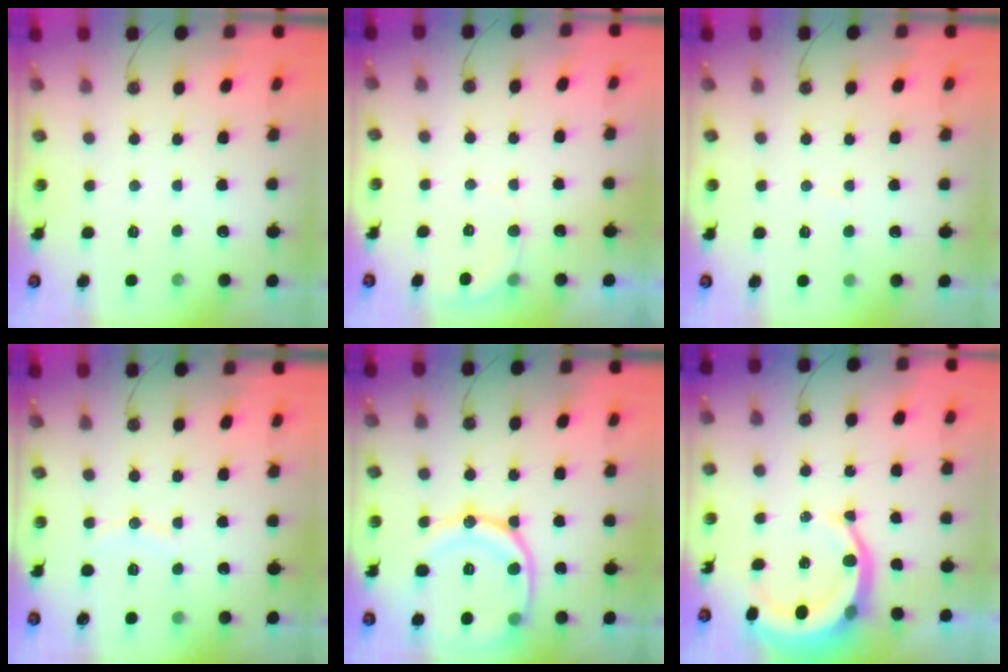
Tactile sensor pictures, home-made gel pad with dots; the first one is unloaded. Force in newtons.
{"total": 4.5, "press": 4.4, "slide": 0.9}
{"total": 5.8, "press": 5.8, "slide": 0.5}
{"total": 6.4, "press": 6.3, "slide": 0.4}
{"total": 17.4, "press": 17.3, "slide": 1.6}
{"total": 10.0, "press": 9.9, "slide": 1.1}